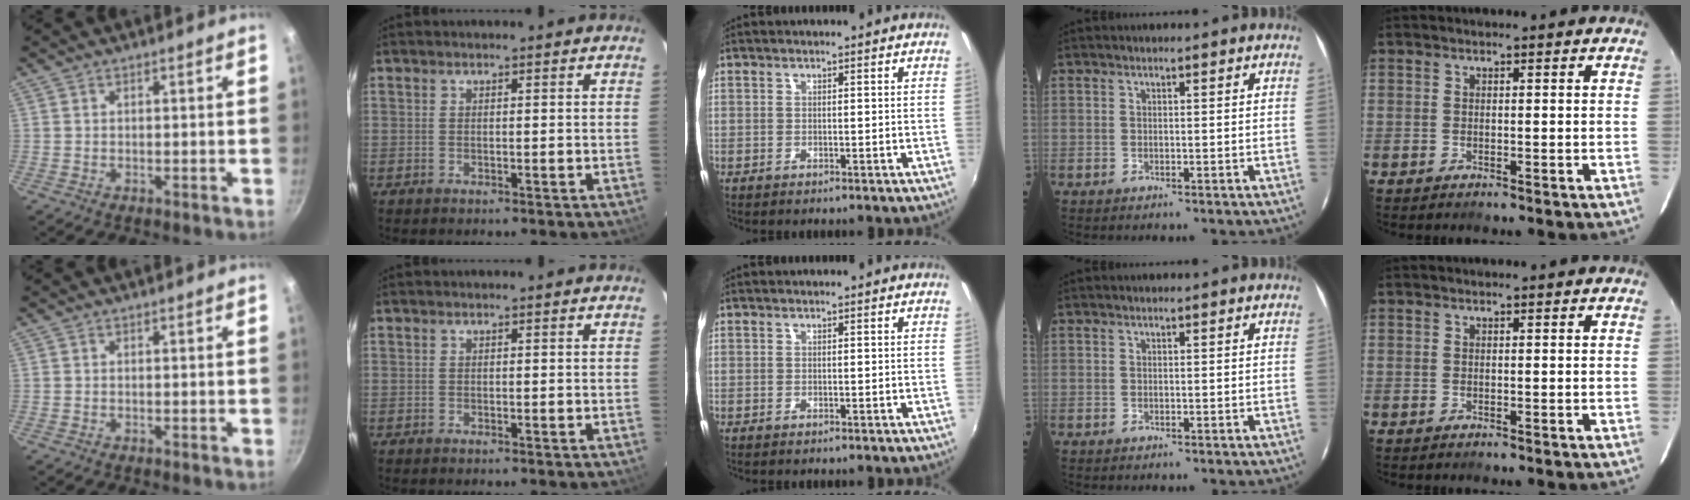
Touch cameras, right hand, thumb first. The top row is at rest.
{}